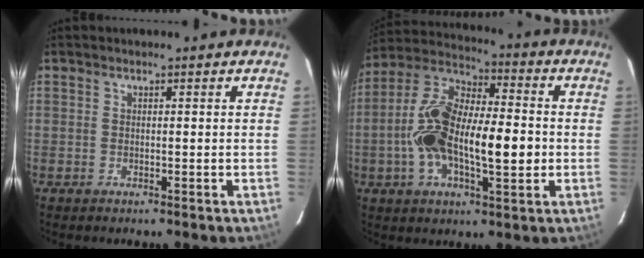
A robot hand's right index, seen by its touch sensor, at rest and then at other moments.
{"total": 17.2, "force": [-2.0, 6.0, 16.0], "torque": [-0.312, 0.022, -0.037]}